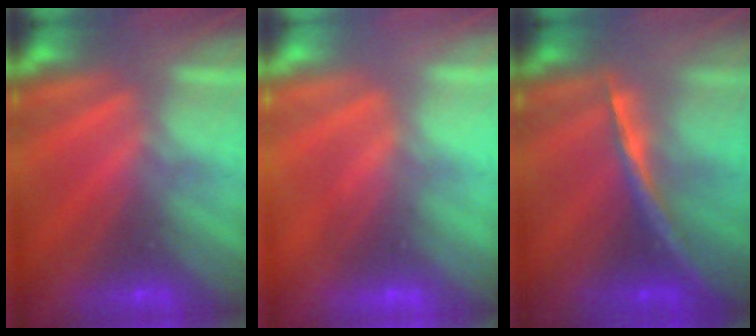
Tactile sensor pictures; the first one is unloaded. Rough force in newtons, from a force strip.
{"total": 2.7}
{"total": 1.7}